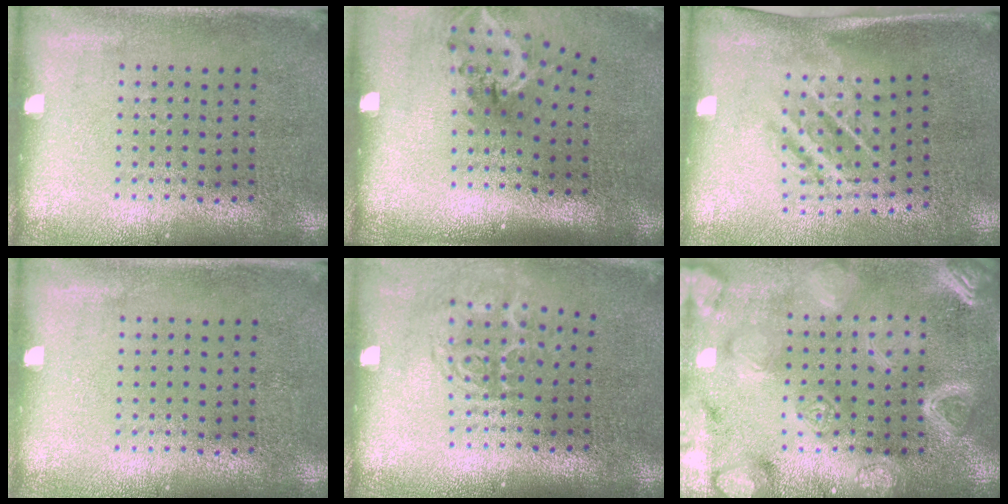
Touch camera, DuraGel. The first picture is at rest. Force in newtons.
{"total": 2.0, "press": 1.4, "slide": 1.5}
{"total": 1.8, "press": 1.2, "slide": 1.4}
{"total": 0.0}
{"total": 1.8, "press": 1.2, "slide": 1.3}
{"total": 5.7, "press": 5.6, "slide": 0.7}